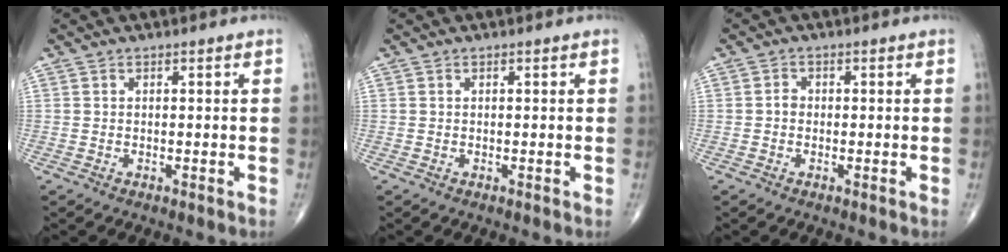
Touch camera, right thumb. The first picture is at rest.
{"total": 0.0}
{"total": 1.3, "force": [-0.3, 1.1, 0.7], "torque": [-0.004, 0.004, -0.008]}